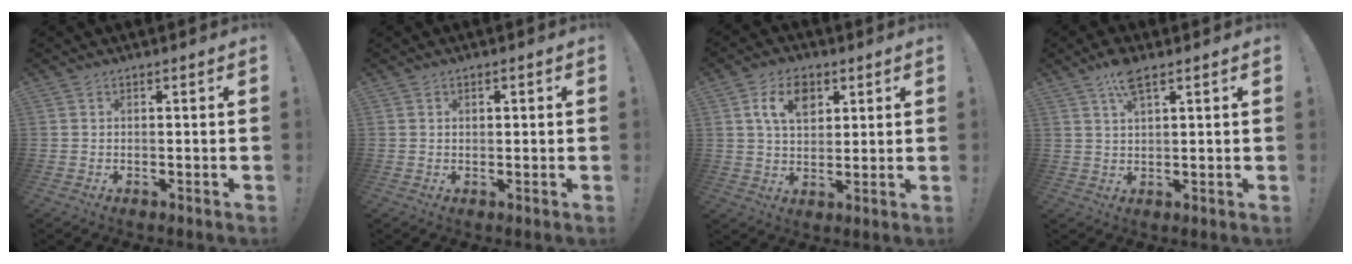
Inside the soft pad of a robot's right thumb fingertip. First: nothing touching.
{"total": 0.8, "force": [0.3, 0.6, 0.4], "torque": [-0.007, 0.002, 0.005]}
{"total": 9.5, "force": [3.8, 6.1, 6.1], "torque": [-0.099, 0.003, 0.070]}
{"total": 6.3, "force": [3.8, 2.0, 4.7], "torque": [-0.083, -0.009, 0.065]}